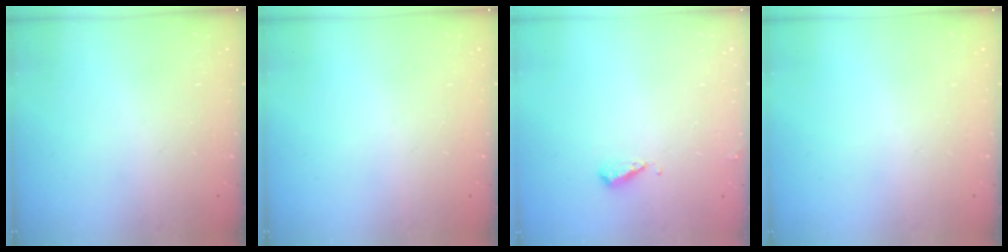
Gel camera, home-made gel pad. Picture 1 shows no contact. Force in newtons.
{"total": 0.0}
{"total": 4.5, "press": 4.4, "slide": 0.8}
{"total": 0.0}